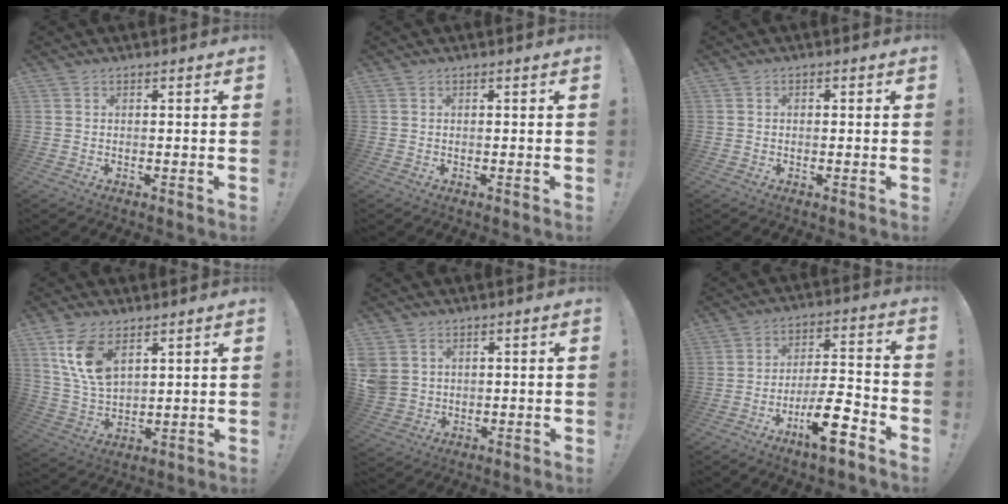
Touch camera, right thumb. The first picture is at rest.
{"total": 0.0}
{"total": 1.0, "force": [-0.5, 0.6, 0.6], "torque": [-0.016, 0.007, -0.008]}
{"total": 11.7, "force": [6.1, 6.5, 7.6], "torque": [-0.147, -0.021, 0.115]}
{"total": 5.1, "force": [1.7, 4.3, 2.1], "torque": [-0.052, -0.004, 0.037]}
{"total": 13.8, "force": [-8.3, 5.8, 9.4], "torque": [-0.144, 0.068, -0.133]}